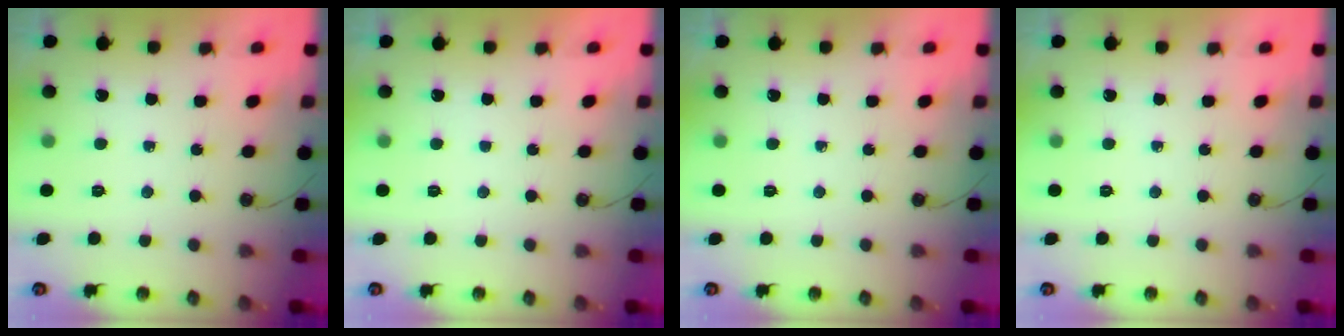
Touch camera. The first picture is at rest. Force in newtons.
{"total": 0.0}
{"total": 0.0}
{"total": 0.0}